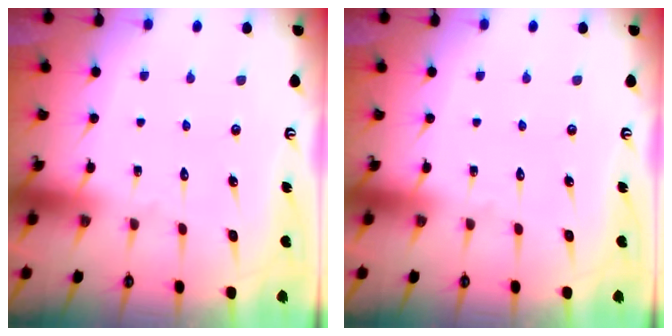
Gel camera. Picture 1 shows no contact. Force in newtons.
{"total": 0.0}